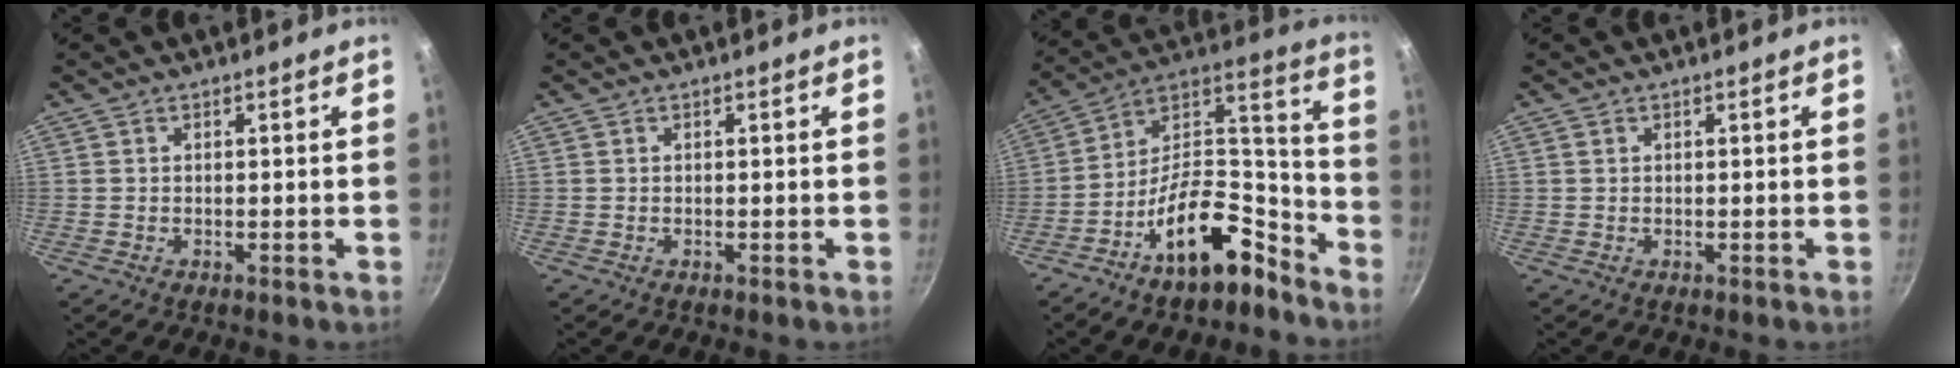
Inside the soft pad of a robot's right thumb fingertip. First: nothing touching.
{"total": 0.0}
{"total": 17.8, "force": [-11.2, 8.0, 11.3], "torque": [-0.133, 0.122, -0.191]}
{"total": 0.6, "force": [0.3, 0.4, 0.3], "torque": [-0.005, 0.001, 0.006]}